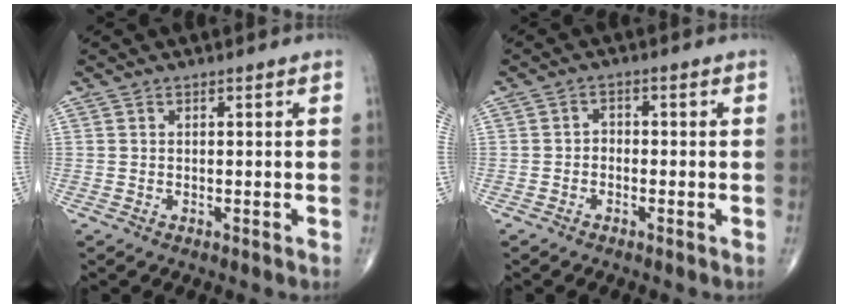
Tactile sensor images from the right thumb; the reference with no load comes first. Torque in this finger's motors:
{"motor_torque": [-0.20, 0.02, -0.11, -0.11, 0.04]}